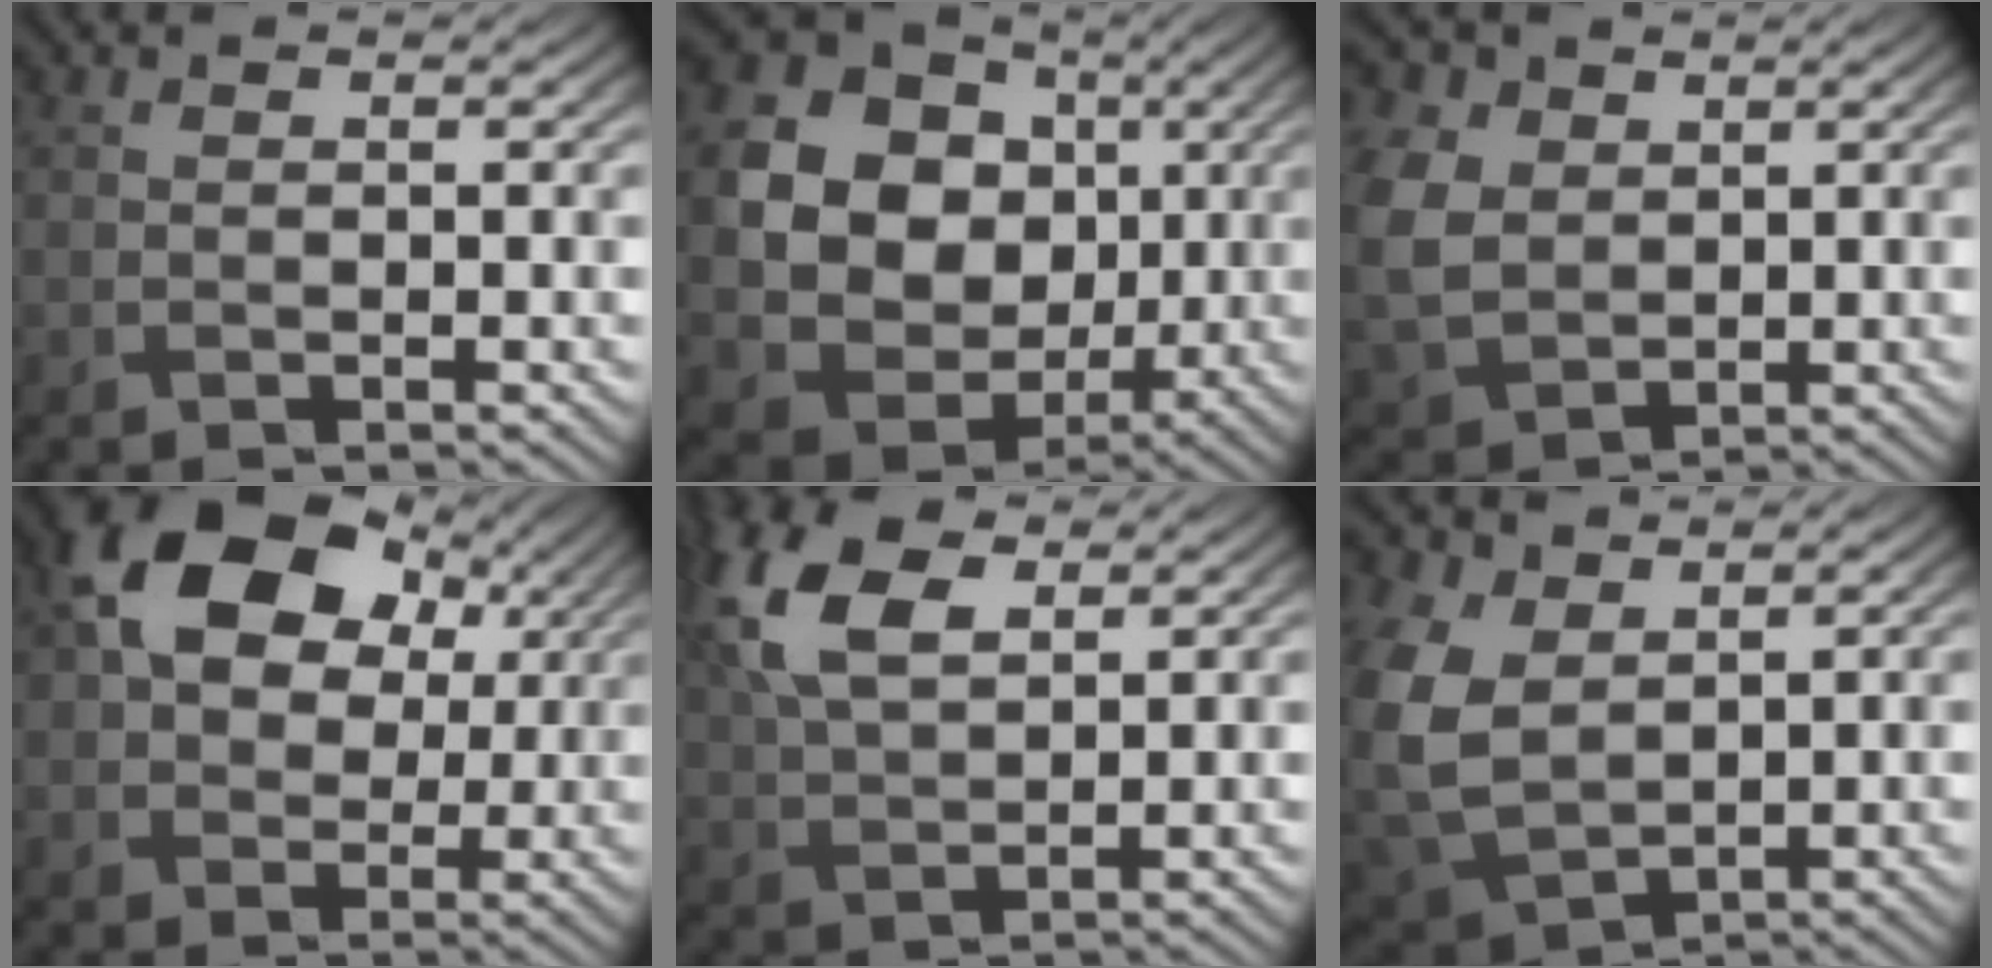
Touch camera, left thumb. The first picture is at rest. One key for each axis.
{"total": 18.8, "fx": 2.6, "fy": 16.7, "fz": 8.3, "tx": -0.234, "ty": 0.011, "tz": 0.053}
{"total": 9.5, "fx": 2.1, "fy": 7.5, "fz": 5.4, "tx": -0.189, "ty": -0.001, "tz": 0.049}
{"total": 15.1, "fx": 4.7, "fy": 11.1, "fz": 9.1, "tx": -0.191, "ty": 0.026, "tz": 0.084}
{"total": 10.0, "fx": 4.2, "fy": 5.3, "fz": 7.4, "tx": -0.197, "ty": 0.022, "tz": 0.083}
{"total": 9.7, "fx": 2.5, "fy": 6.8, "fz": 6.4, "tx": -0.203, "ty": -0.002, "tz": 0.055}